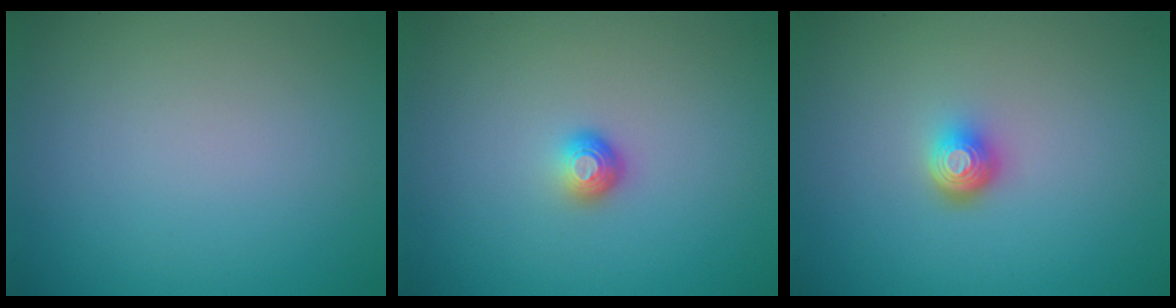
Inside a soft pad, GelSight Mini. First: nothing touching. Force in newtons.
{"total": 1.5, "press": 1.1, "slide": 1.1}
{"total": 2.2, "press": 1.5, "slide": 1.6}